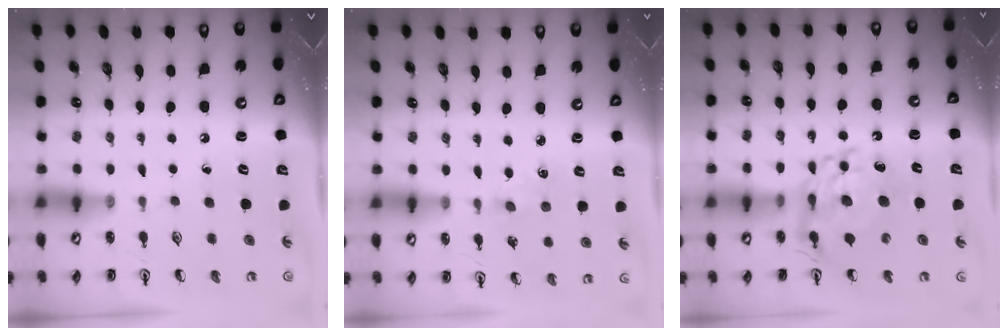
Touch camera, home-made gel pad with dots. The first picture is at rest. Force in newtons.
{"total": 1.7, "press": 1.7, "slide": 0.3}
{"total": 13.4, "press": 13.4, "slide": 1.1}